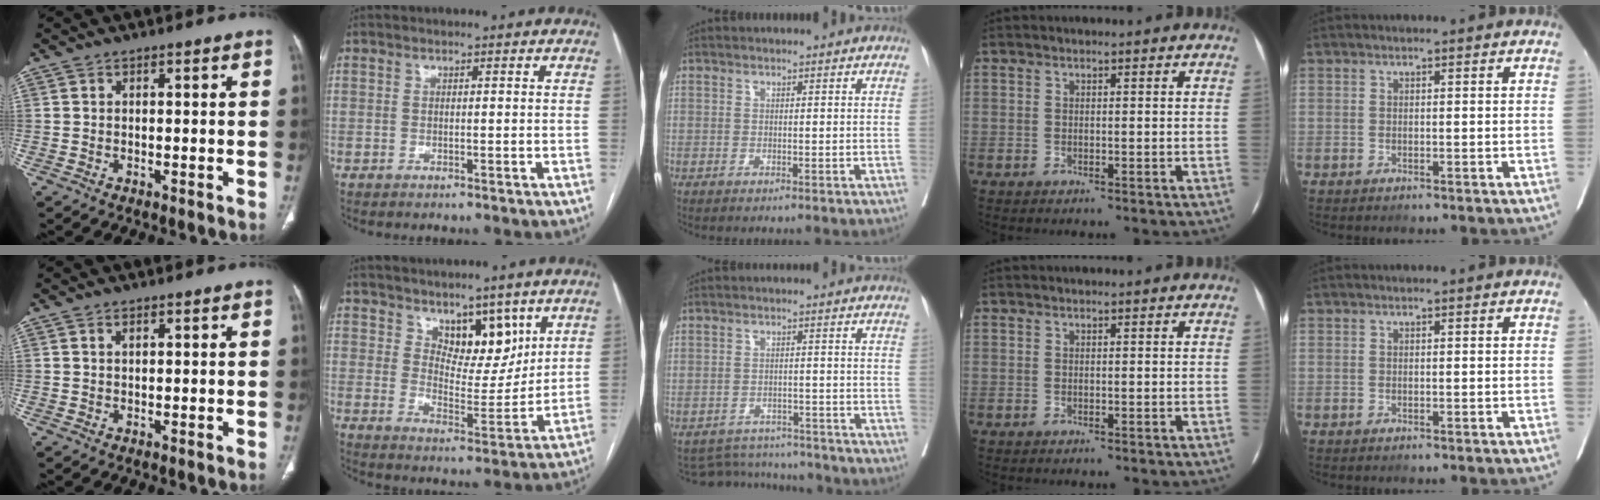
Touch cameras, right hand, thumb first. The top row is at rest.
{"thumb": {"total": 0.9, "force": [0.5, 0.4, 0.6], "torque": [-0.008, 0.002, 0.008]}, "index": {"total": 8.2, "force": [5.2, 4.0, 4.8], "torque": [-0.067, -0.010, 0.092]}, "middle": {"total": 6.6, "force": [-6.4, 1.4, -0.9], "torque": [0.014, 0.016, -0.091]}}